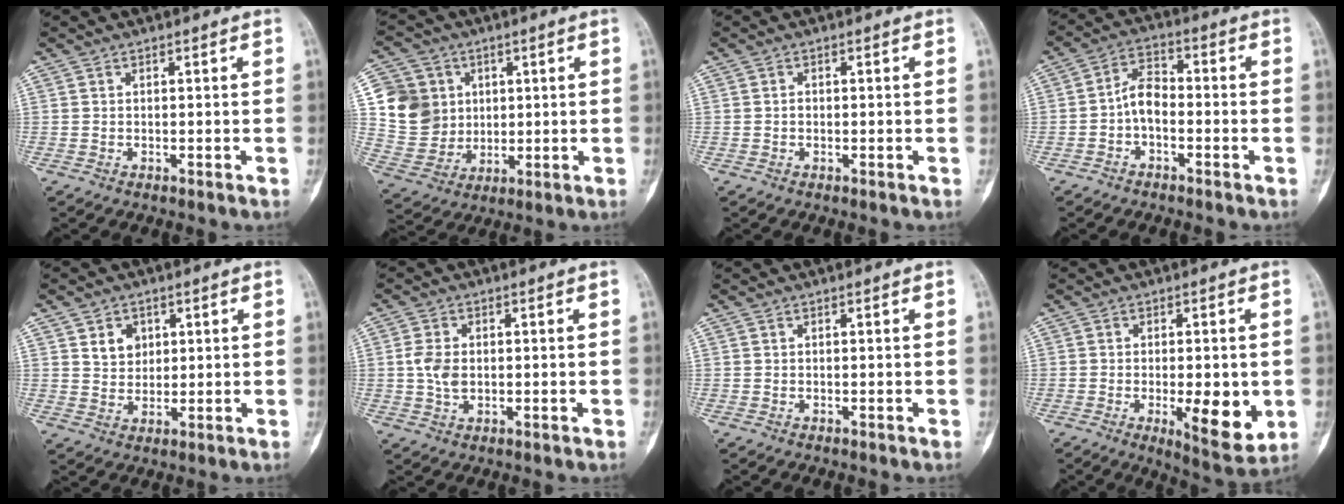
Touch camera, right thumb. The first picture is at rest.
{"total": 13.0, "force": [3.0, 11.8, 4.4], "torque": [-0.060, -0.001, 0.067]}
{"total": 0.9, "force": [0.0, 0.7, 0.5], "torque": [-0.006, 0.003, -0.002]}
{"total": 5.7, "force": [-1.6, 3.5, 4.2], "torque": [-0.068, 0.029, -0.040]}
{"total": 4.7, "force": [1.9, 3.8, 2.1], "torque": [-0.014, -0.012, 0.036]}
{"total": 4.5, "force": [0.2, 3.0, 3.3], "torque": [-0.065, 0.001, 0.003]}
{"total": 0.0}
{"total": 10.5, "force": [-2.0, 3.8, 9.5], "torque": [-0.119, -0.020, -0.020]}